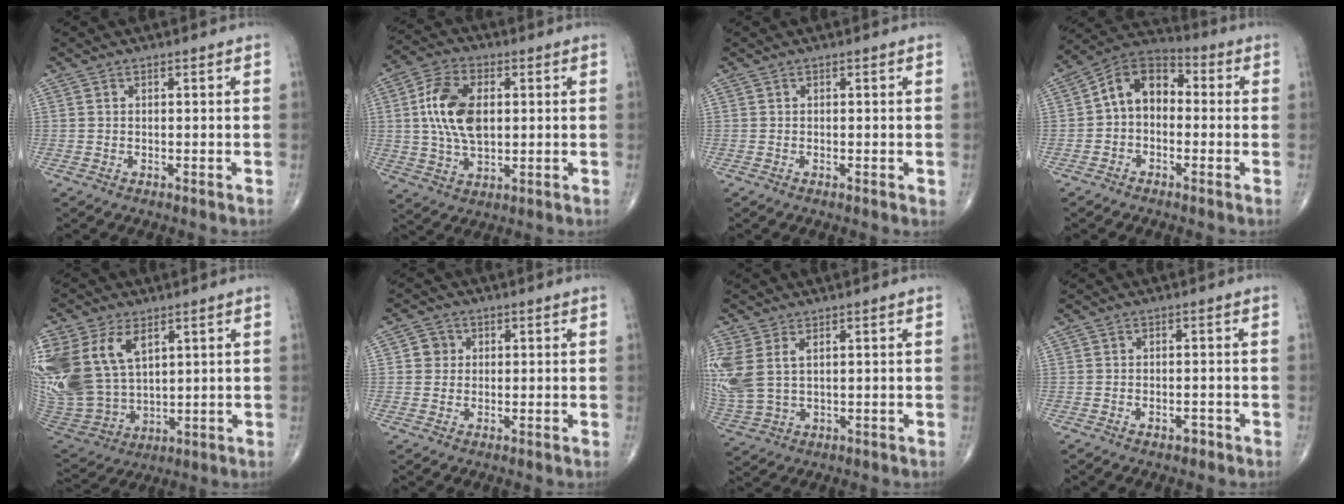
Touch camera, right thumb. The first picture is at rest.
{"total": 12.7, "force": [1.7, 7.5, 10.1], "torque": [-0.188, 0.005, 0.030]}
{"total": 0.6, "force": [0.0, 0.2, 0.6], "torque": [-0.009, -0.002, -0.002]}
{"total": 9.9, "force": [-0.2, 7.1, 6.9], "torque": [-0.090, 0.035, -0.025]}
{"total": 20.8, "force": [7.2, 13.5, 14.0], "torque": [-0.320, -0.011, 0.156]}
{"total": 3.1, "force": [0.6, 2.9, 0.7], "torque": [0.008, 0.003, 0.004]}
{"total": 10.7, "force": [2.8, 6.2, 8.2], "torque": [-0.222, 0.001, 0.072]}
{"total": 1.6, "force": [-1.0, 0.9, 0.9], "torque": [-0.012, 0.008, -0.014]}